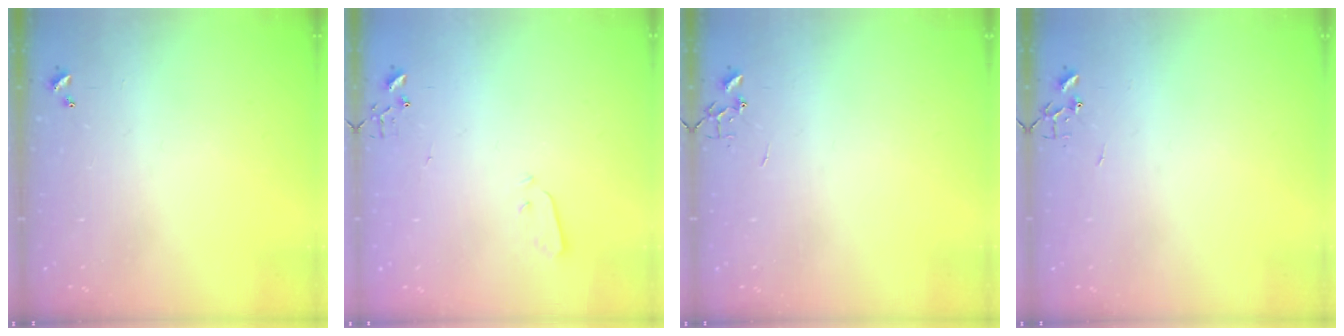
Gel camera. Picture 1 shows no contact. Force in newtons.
{"total": 3.0, "press": 3.0, "slide": 0.3}
{"total": 0.0}
{"total": 0.0}